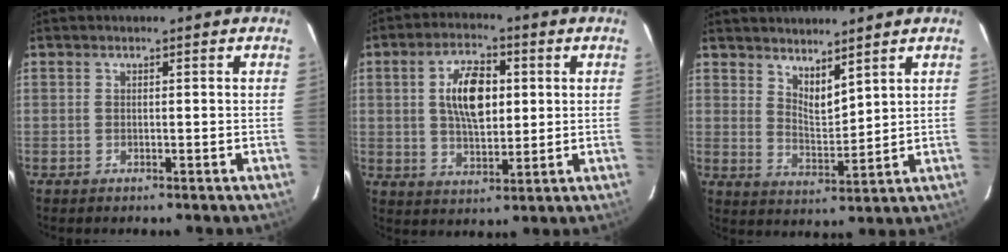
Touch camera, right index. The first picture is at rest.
{"total": 10.2, "force": [1.9, 5.1, 8.6], "torque": [-0.154, 0.014, 0.037]}
{"total": 5.7, "force": [4.7, 1.6, 2.9], "torque": [-0.043, -0.010, 0.082]}